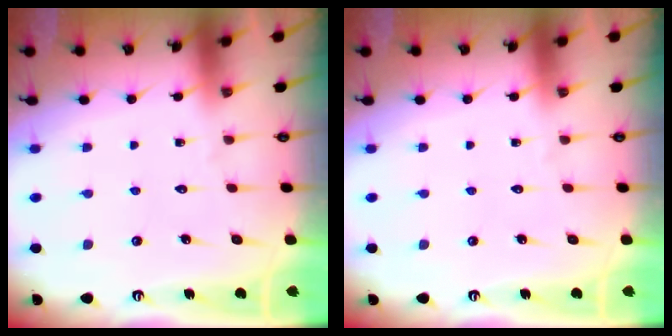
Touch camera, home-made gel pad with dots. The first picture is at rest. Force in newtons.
{"total": 0.0}